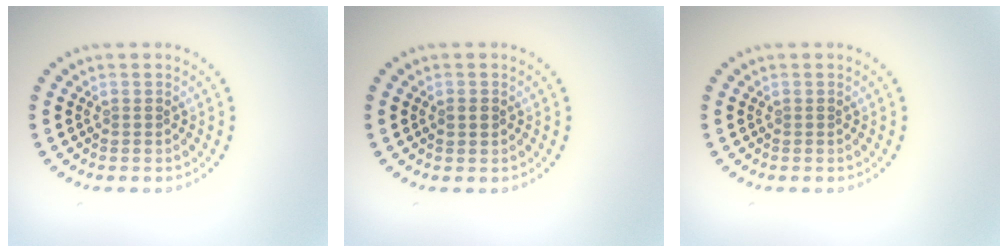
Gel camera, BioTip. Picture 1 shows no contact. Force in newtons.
{"total": 1.1, "press": 1.1, "slide": 0.1}
{"total": 0.0}